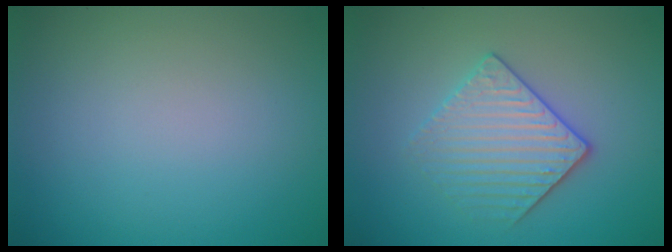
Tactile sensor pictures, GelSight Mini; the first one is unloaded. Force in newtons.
{"total": 3.4, "press": 3.2, "slide": 1.0}